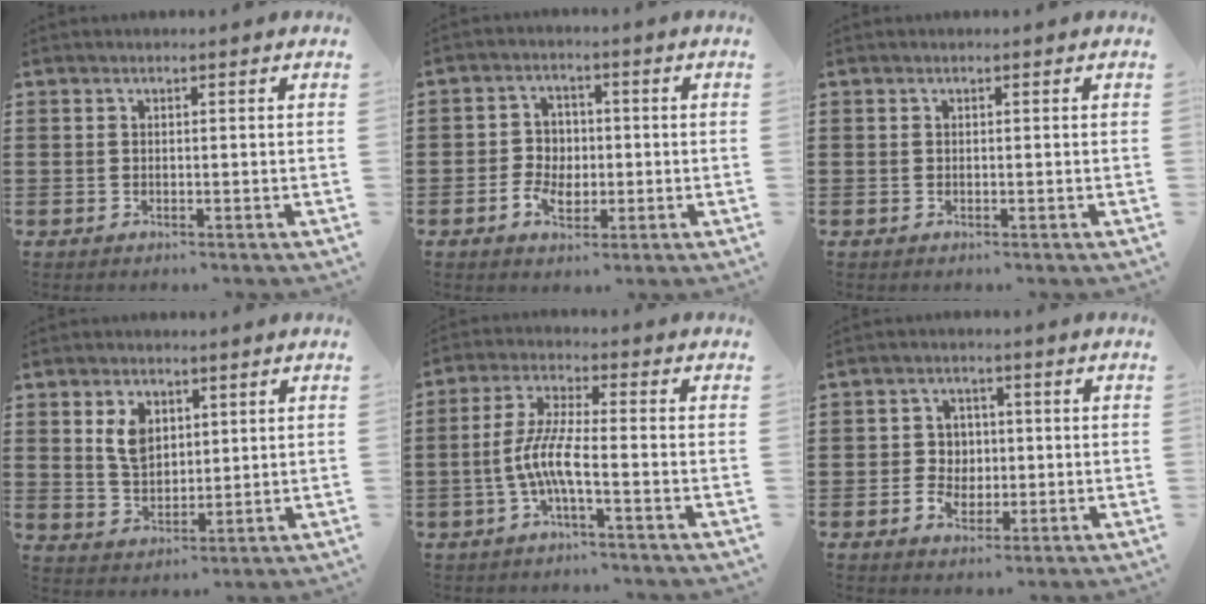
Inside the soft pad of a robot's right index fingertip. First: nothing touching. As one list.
[{"total": 4.3, "force": [-1.1, 3.6, 2.2], "torque": [-0.051, 0.012, -0.024]}, {"total": 0.0}, {"total": 5.4, "force": [2.2, 3.6, 3.4], "torque": [-0.072, 0.008, 0.039]}, {"total": 6.9, "force": [-2.4, 1.1, 6.3], "torque": [-0.151, -0.015, -0.055]}, {"total": 3.8, "force": [-0.5, 3.6, 1.0], "torque": [-0.024, 0.008, -0.016]}]